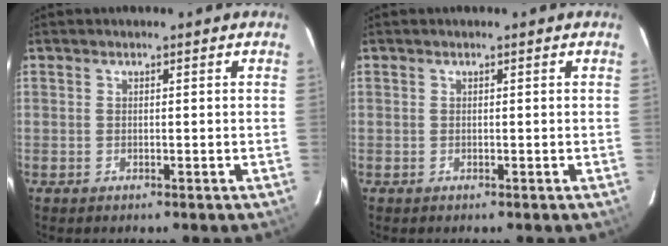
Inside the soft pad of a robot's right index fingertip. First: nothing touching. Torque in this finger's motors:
{"motor_torque": [0.00, 0.00, 0.00, 0.00]}